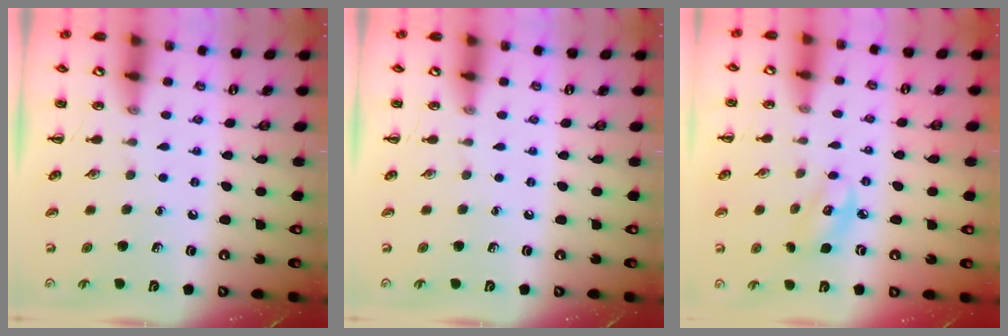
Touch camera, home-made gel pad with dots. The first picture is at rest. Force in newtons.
{"total": 0.0}
{"total": 5.8, "press": 5.8, "slide": 0.6}